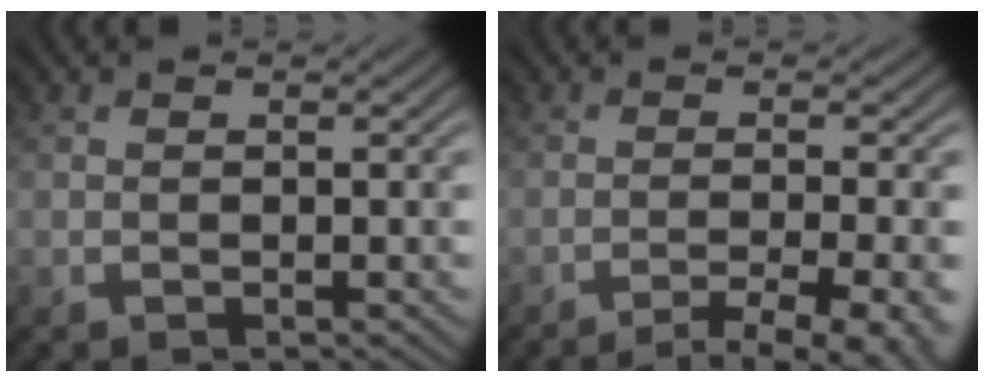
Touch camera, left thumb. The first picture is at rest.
{"total": 7.1, "force": [-4.8, 1.2, 5.2], "torque": [-0.073, -0.004, -0.066]}